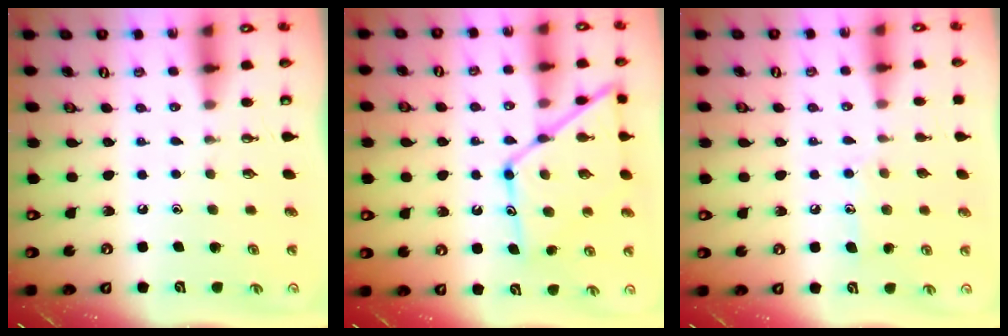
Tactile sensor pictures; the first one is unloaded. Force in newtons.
{"total": 15.4, "press": 15.3, "slide": 1.3}
{"total": 8.6, "press": 8.6, "slide": 0.6}